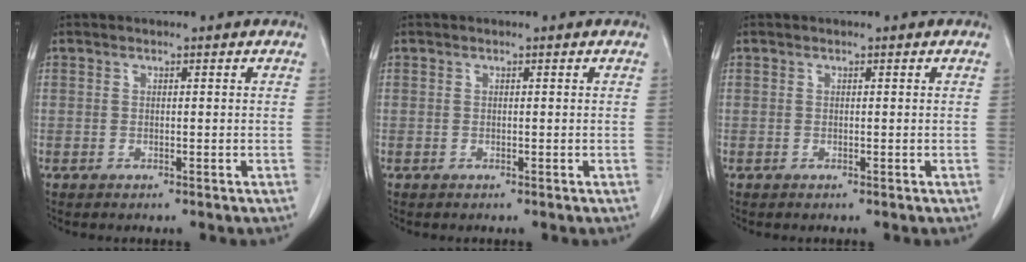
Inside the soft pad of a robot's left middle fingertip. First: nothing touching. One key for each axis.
{"total": 0.0}
{"total": 0.0}